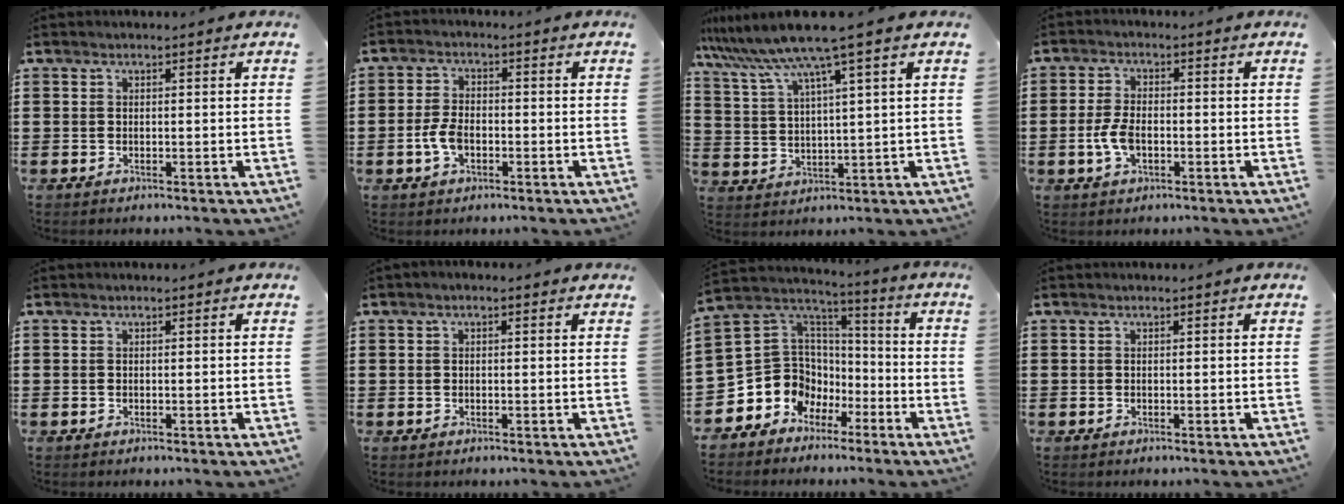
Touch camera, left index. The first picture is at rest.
{"total": 4.3, "force": [-1.2, 2.4, 3.4], "torque": [-0.089, -0.005, -0.028]}
{"total": 8.3, "force": [6.1, -0.6, 5.5], "torque": [-0.133, -0.036, 0.100]}
{"total": 4.8, "force": [-1.0, 2.5, 4.0], "torque": [-0.097, -0.005, -0.024]}
{"total": 0.0}
{"total": 0.6, "force": [0.0, 0.3, 0.6], "torque": [-0.010, 0.003, 0.000]}
{"total": 8.9, "force": [-3.1, 8.2, 1.3], "torque": [-0.073, -0.011, -0.056]}
{"total": 0.0}